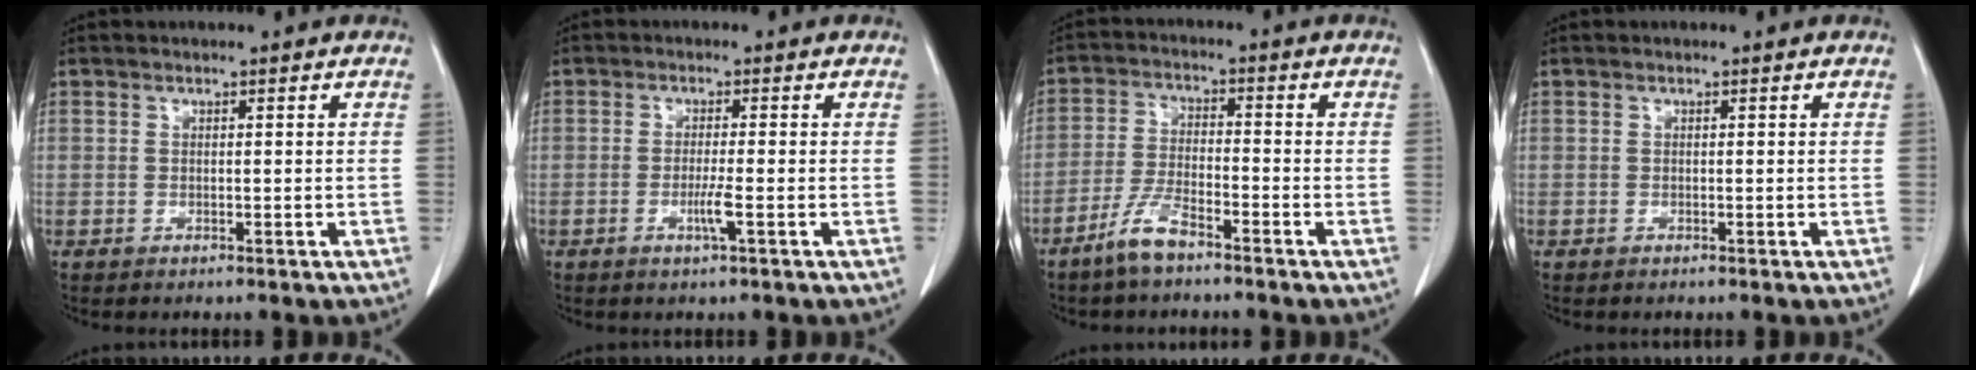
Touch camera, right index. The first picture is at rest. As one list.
[{"total": 2.8, "force": [-1.0, -0.3, 2.6], "torque": [-0.050, -0.006, -0.019]}, {"total": 5.8, "force": [-4.4, 1.1, 3.6], "torque": [-0.084, -0.006, -0.088]}, {"total": 0.0}]